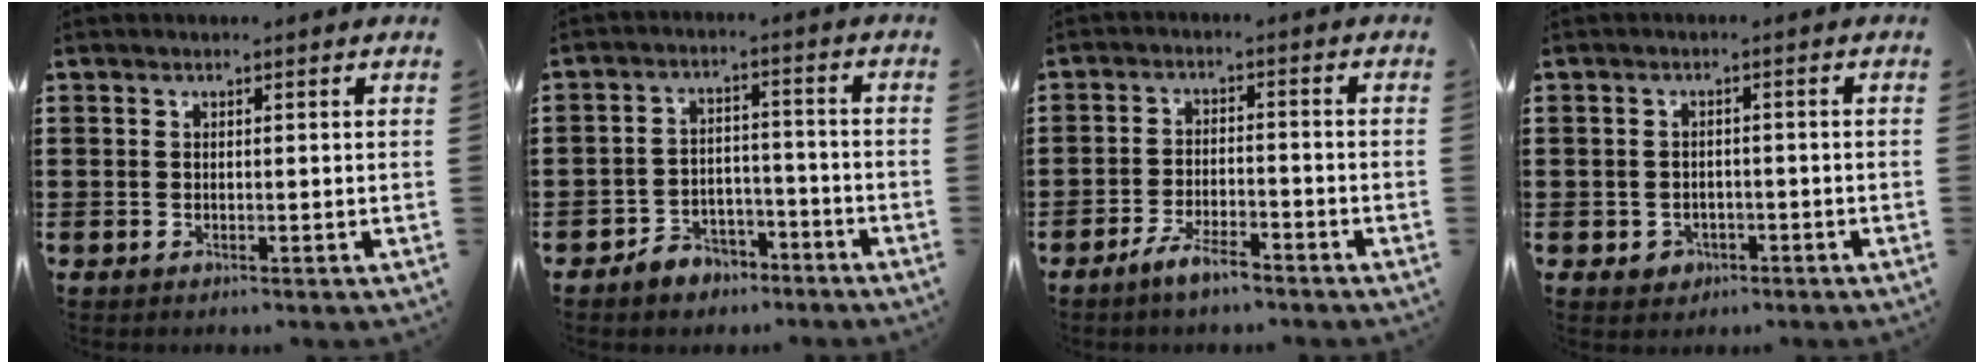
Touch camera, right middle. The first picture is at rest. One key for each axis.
{"total": 4.6, "fx": -4.1, "fy": 2.0, "fz": 0.5, "tx": -0.012, "ty": 0.016, "tz": -0.083}
{"total": 4.6, "fx": -3.8, "fy": 1.0, "fz": 2.4, "tx": -0.052, "ty": 0.003, "tz": -0.074}
{"total": 1.8, "fx": -1.1, "fy": 1.4, "fz": 0.3, "tx": -0.012, "ty": 0.002, "tz": -0.026}